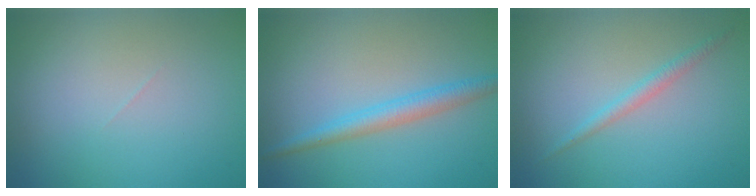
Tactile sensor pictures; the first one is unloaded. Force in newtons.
{"total": 2.6, "press": 2.6, "slide": 0.1}
{"total": 1.4, "press": 1.4, "slide": 0.1}